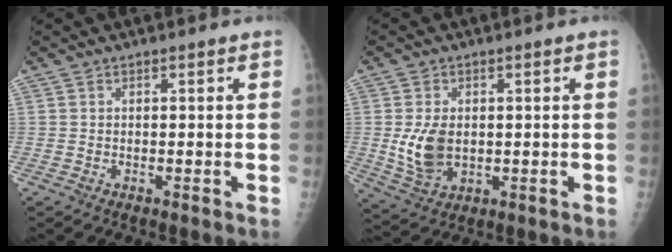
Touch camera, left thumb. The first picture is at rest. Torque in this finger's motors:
{"motor_torque": [0.77, 0.86, 0.34, -0.35, 0.09]}